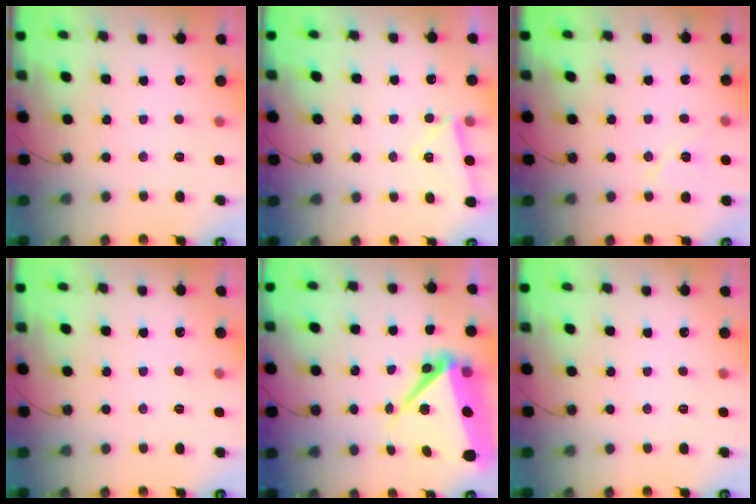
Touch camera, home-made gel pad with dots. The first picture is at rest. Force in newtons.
{"total": 4.9, "press": 4.2, "slide": 2.4}
{"total": 8.2, "press": 7.7, "slide": 2.8}
{"total": 1.5, "press": 0.8, "slide": 1.3}
{"total": 14.4, "press": 14.3, "slide": 1.4}
{"total": 0.0}